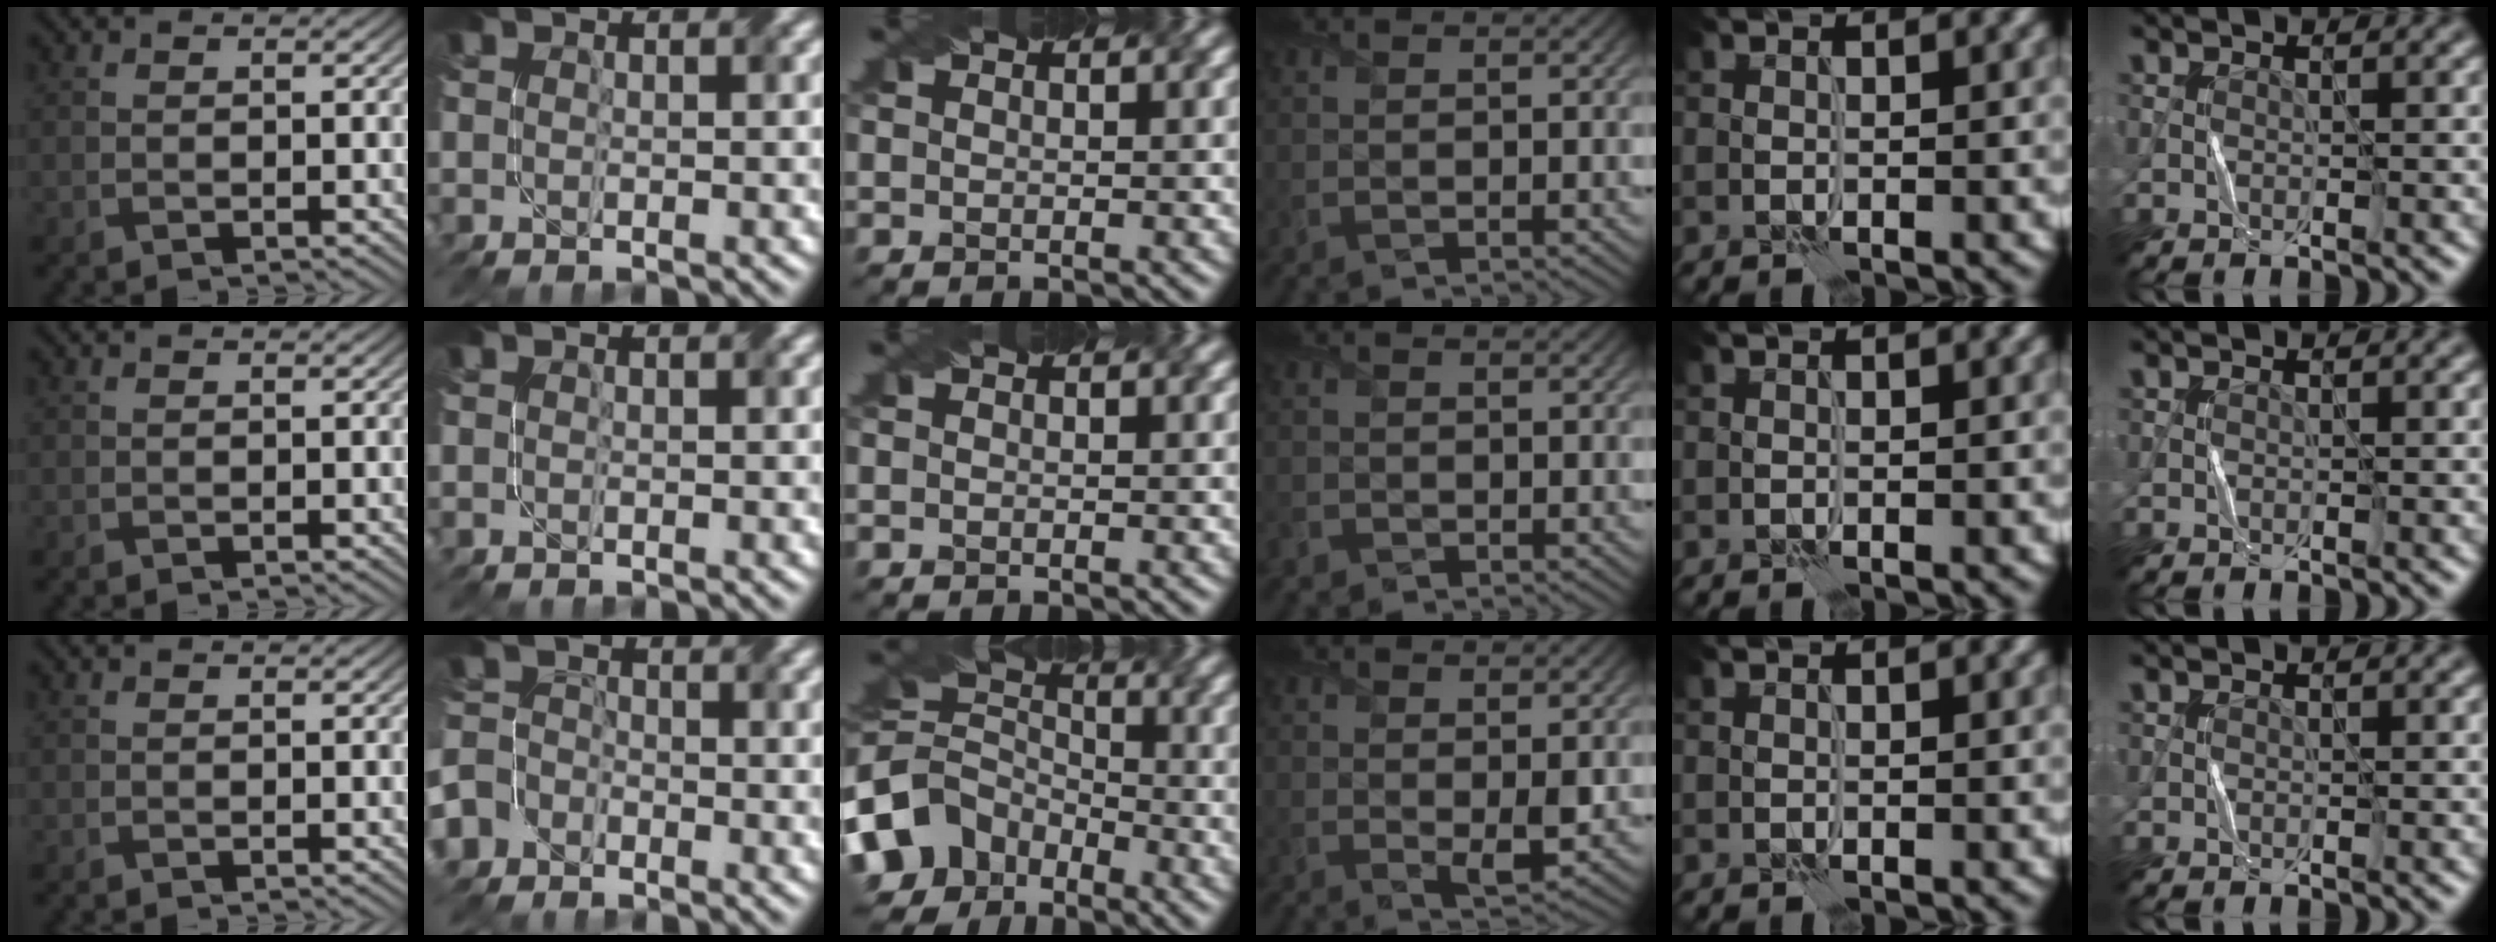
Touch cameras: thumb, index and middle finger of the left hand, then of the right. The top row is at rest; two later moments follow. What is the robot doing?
{"motion": "fold", "object": "paper"}